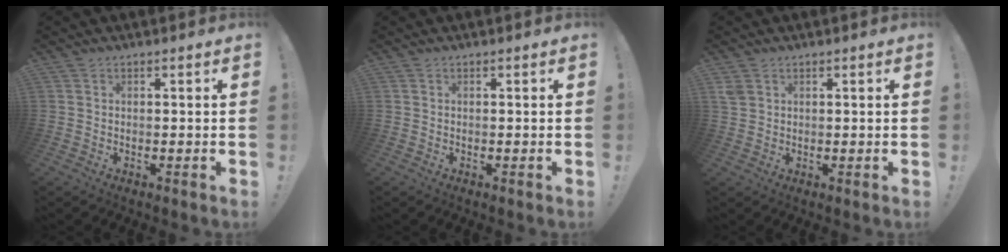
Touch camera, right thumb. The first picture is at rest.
{"total": 0.0}
{"total": 2.8, "force": [1.5, 2.0, 1.2], "torque": [-0.022, 0.001, 0.031]}